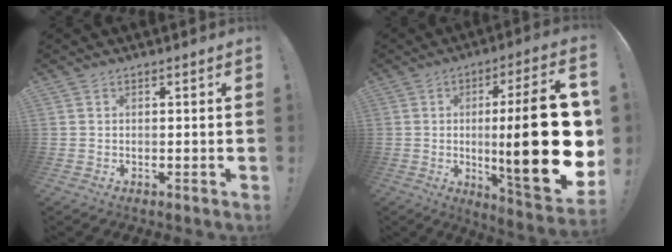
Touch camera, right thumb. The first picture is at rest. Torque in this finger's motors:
{"motor_torque": [0.68, 1.60, 2.77, 0.00, 0.65]}